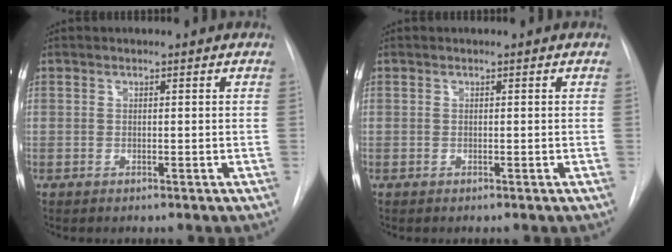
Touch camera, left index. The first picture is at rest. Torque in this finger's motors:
{"motor_torque": [-0.08, 0.08, -0.02, 0.00]}